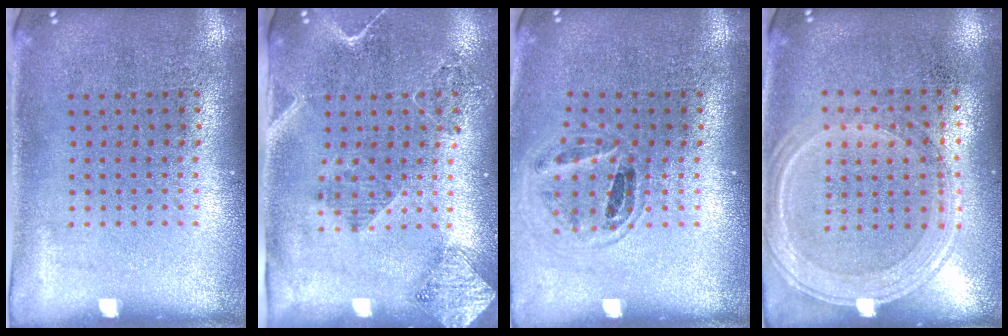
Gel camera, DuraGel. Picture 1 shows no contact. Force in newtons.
{"total": 1.8, "press": 1.7, "slide": 0.8}
{"total": 0.9, "press": 0.9, "slide": 0.1}
{"total": 1.2, "press": 1.2, "slide": 0.4}